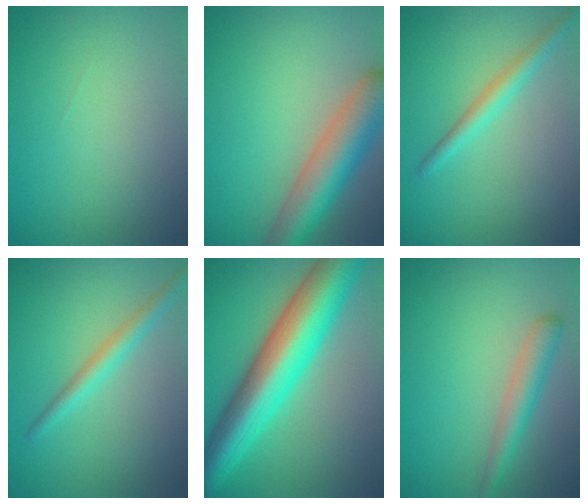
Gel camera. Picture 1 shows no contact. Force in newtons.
{"total": 6.5, "press": 6.5, "slide": 0.3}
{"total": 2.2, "press": 2.2, "slide": 0.1}
{"total": 2.2, "press": 2.2, "slide": 0.1}
{"total": 11.5, "press": 11.5, "slide": 0.2}
{"total": 2.6, "press": 2.6, "slide": 0.0}